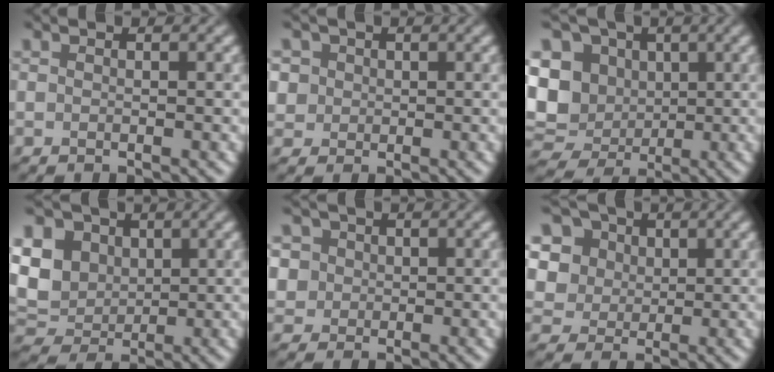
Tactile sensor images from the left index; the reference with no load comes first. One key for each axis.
{"total": 4.1, "fx": 1.6, "fy": 3.5, "fz": 1.2, "tx": -0.020, "ty": 0.022, "tz": 0.015}
{"total": 10.4, "fx": 1.4, "fy": 8.9, "fz": 5.1, "tx": -0.099, "ty": 0.012, "tz": 0.000}
{"total": 8.4, "fx": 2.3, "fy": 6.8, "fz": 4.4, "tx": -0.107, "ty": 0.026, "tz": 0.028}
{"total": 4.9, "fx": 1.9, "fy": 4.3, "fz": 1.5, "tx": -0.030, "ty": 0.023, "tz": 0.016}
{"total": 10.4, "fx": 5.3, "fy": 7.8, "fz": 4.3, "tx": -0.108, "ty": 0.023, "tz": 0.079}